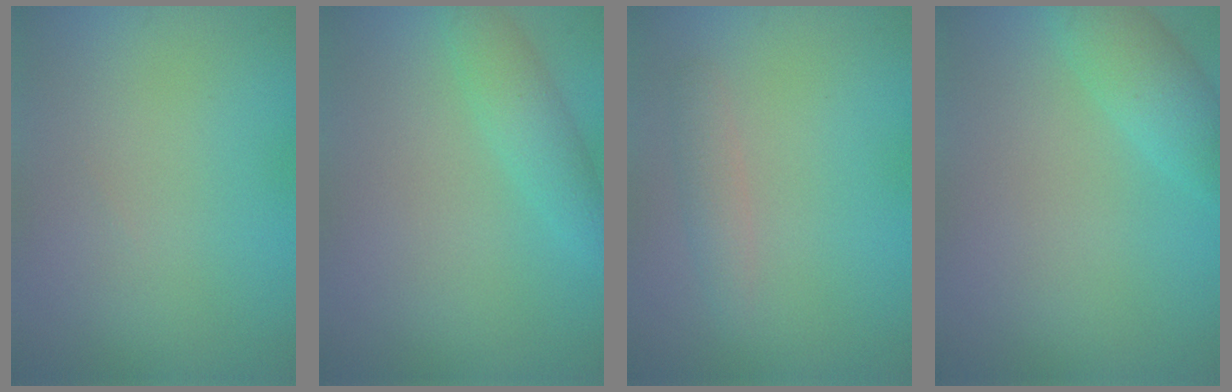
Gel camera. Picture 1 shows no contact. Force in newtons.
{"total": 2.3, "press": 2.3, "slide": 0.1}
{"total": 1.4, "press": 1.4, "slide": 0.0}
{"total": 3.0, "press": 3.0, "slide": 0.2}